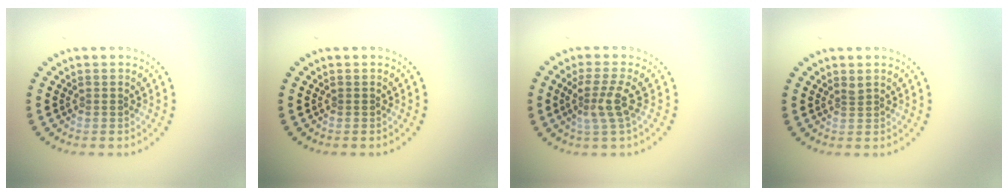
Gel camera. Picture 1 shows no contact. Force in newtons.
{"total": 0.0}
{"total": 2.8, "press": 2.2, "slide": 1.7}
{"total": 0.5, "press": 0.4, "slide": 0.4}